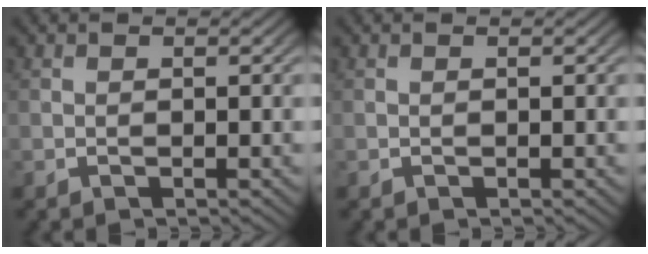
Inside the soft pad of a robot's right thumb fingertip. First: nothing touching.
{"total": 0.0}